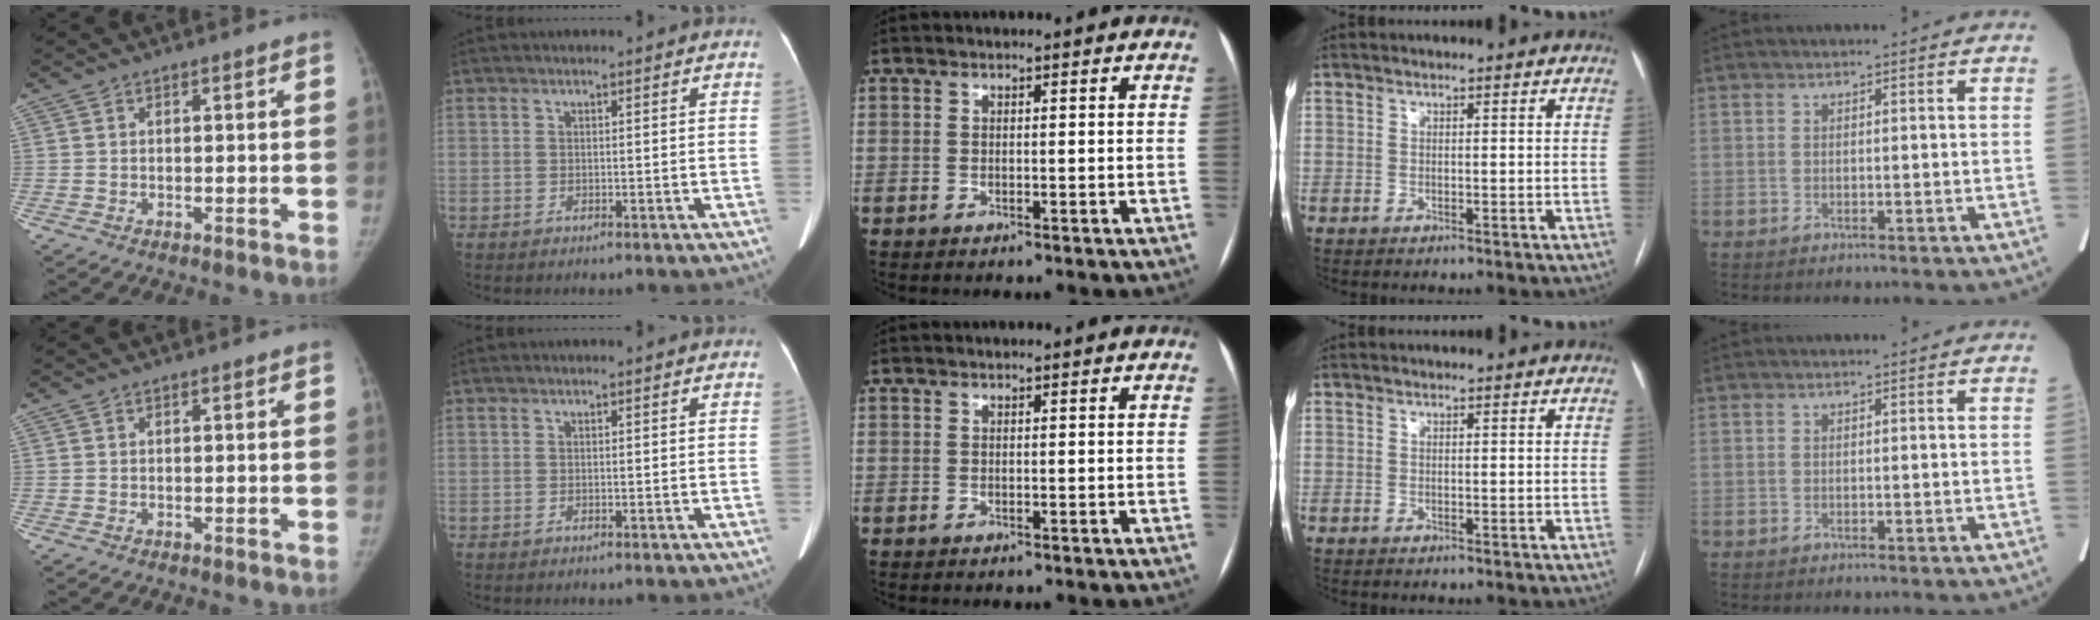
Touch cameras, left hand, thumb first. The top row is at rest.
{}